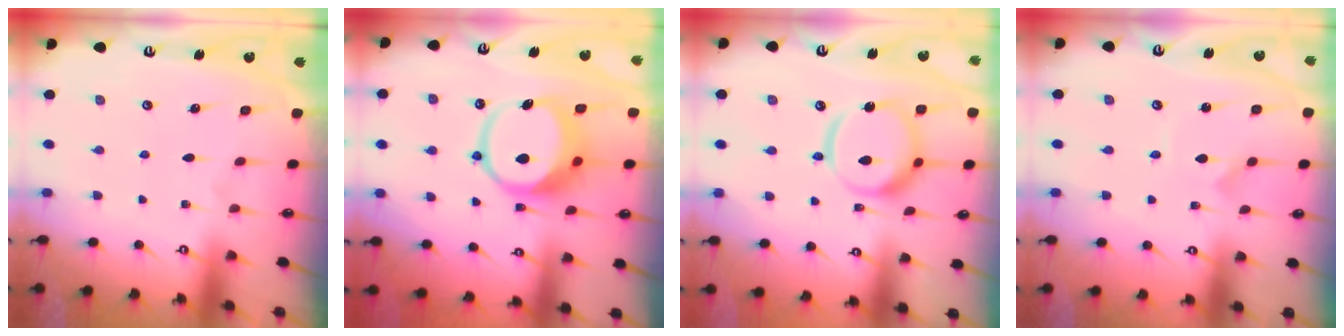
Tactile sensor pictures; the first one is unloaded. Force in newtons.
{"total": 11.7, "press": 11.6, "slide": 1.6}
{"total": 17.3, "press": 17.1, "slide": 2.1}
{"total": 0.0}